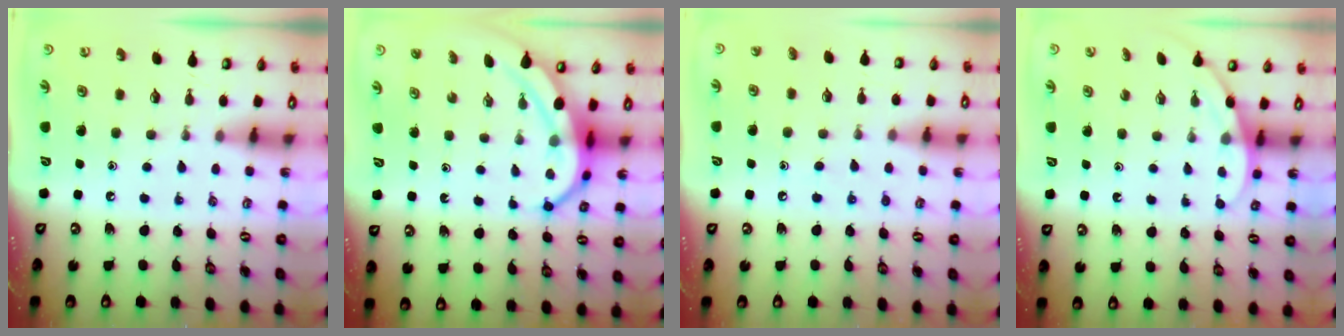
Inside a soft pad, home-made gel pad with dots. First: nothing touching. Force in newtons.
{"total": 7.0, "press": 6.9, "slide": 1.0}
{"total": 5.8, "press": 5.8, "slide": 0.6}
{"total": 2.8, "press": 2.8, "slide": 0.2}